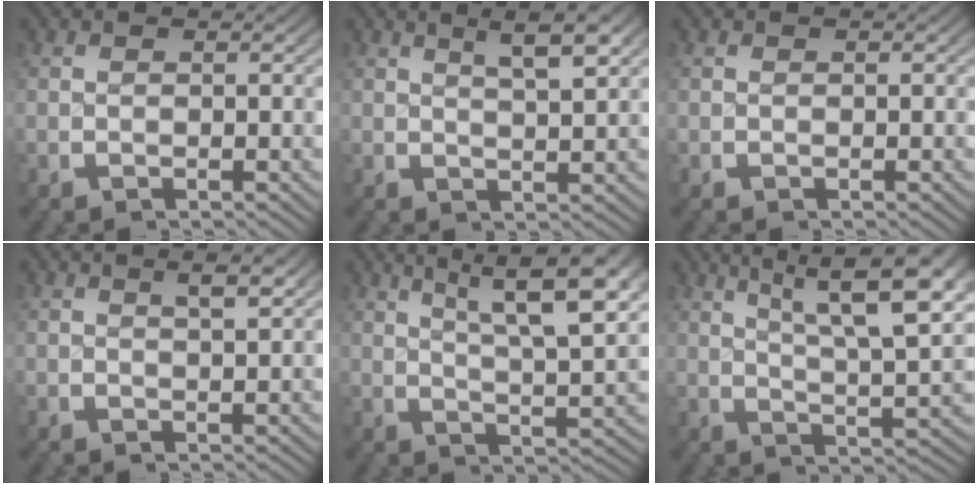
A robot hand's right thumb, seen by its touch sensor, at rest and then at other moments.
{"total": 4.8, "force": [2.7, 1.5, 3.6], "torque": [-0.041, 0.015, 0.039]}
{"total": 0.0}
{"total": 2.6, "force": [1.4, 0.6, 2.0], "torque": [-0.021, 0.008, 0.022]}
{"total": 8.4, "force": [2.9, 3.9, 6.9], "torque": [-0.088, -0.002, 0.042]}
{"total": 9.3, "force": [2.9, 4.4, 7.6], "torque": [-0.098, -0.005, 0.043]}